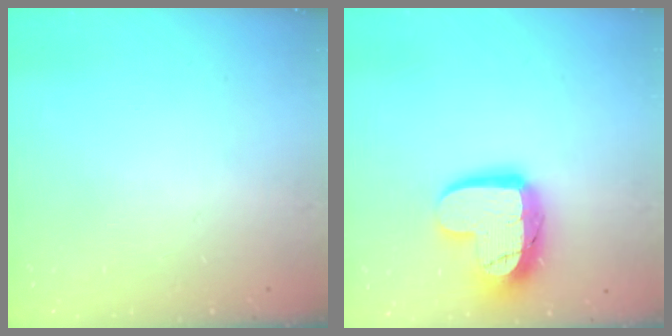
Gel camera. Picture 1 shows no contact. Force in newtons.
{"total": 15.1, "press": 15.1, "slide": 1.3}